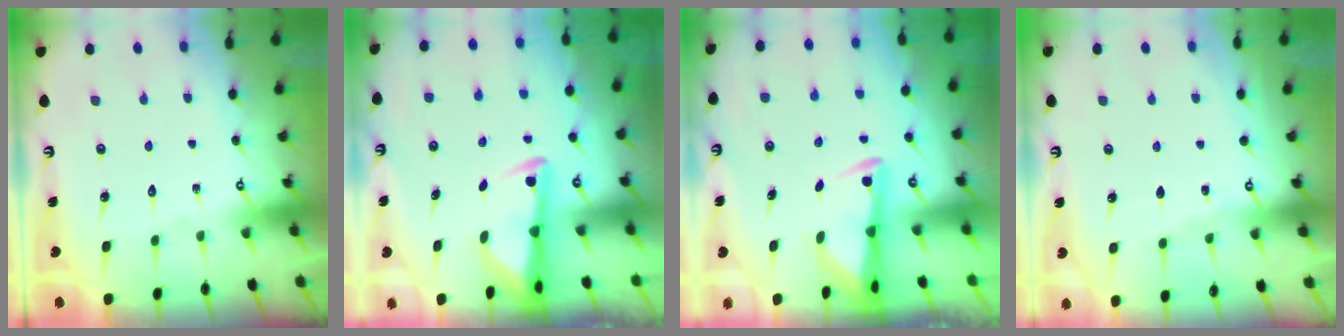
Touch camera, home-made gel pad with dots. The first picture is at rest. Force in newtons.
{"total": 3.0, "press": 2.9, "slide": 0.6}
{"total": 2.9, "press": 2.9, "slide": 0.5}
{"total": 3.5, "press": 3.5, "slide": 0.4}